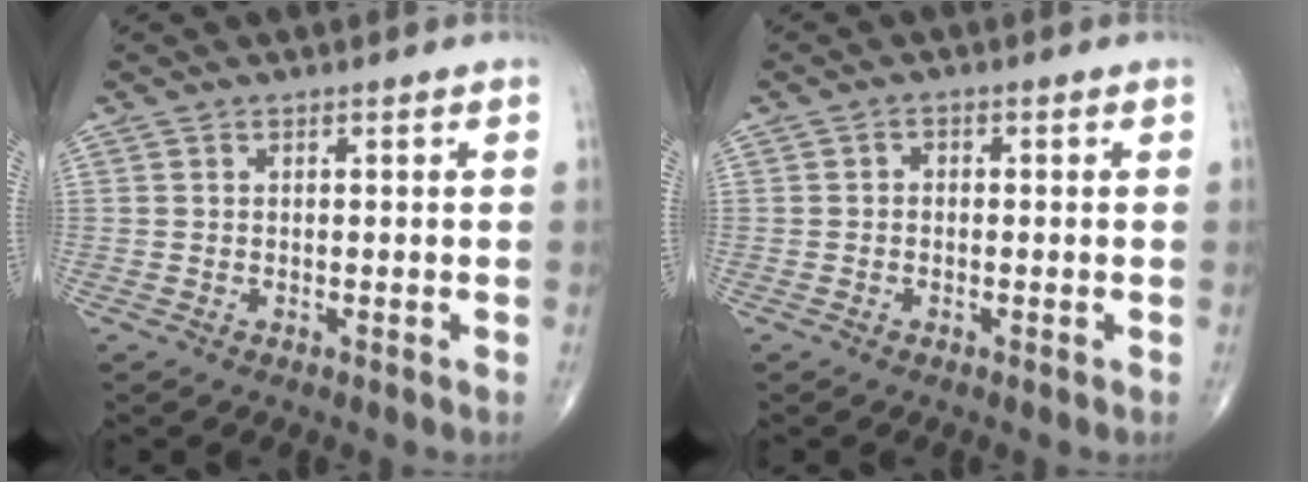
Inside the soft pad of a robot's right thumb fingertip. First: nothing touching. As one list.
[{"total": 1.2, "force": [-0.2, 1.0, 0.6], "torque": [-0.001, 0.004, -0.008]}]